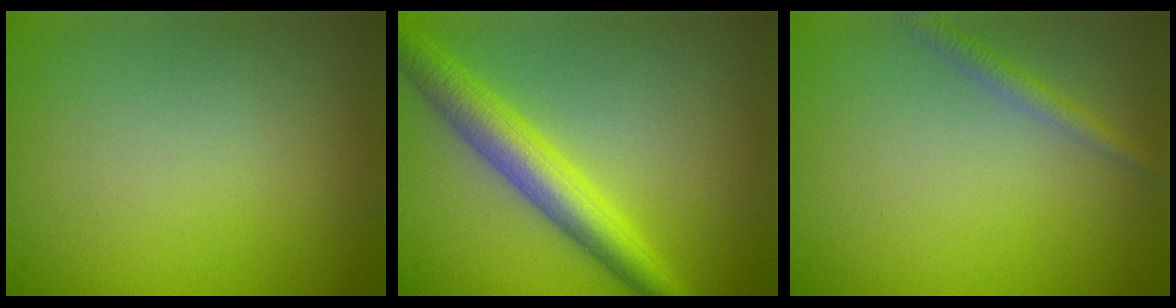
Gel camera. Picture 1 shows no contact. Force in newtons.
{"total": 5.5, "press": 5.5, "slide": 0.1}
{"total": 1.5, "press": 1.5, "slide": 0.0}